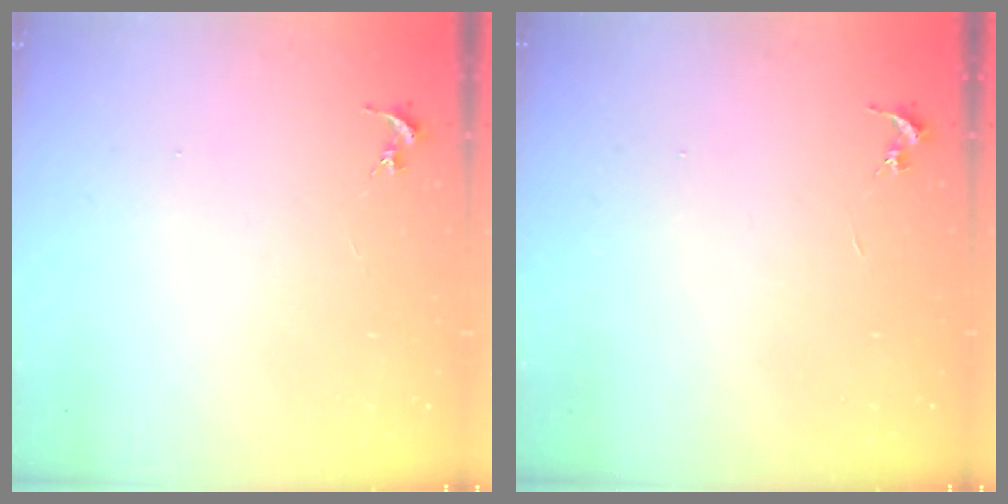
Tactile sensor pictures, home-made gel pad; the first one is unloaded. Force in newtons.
{"total": 0.0}